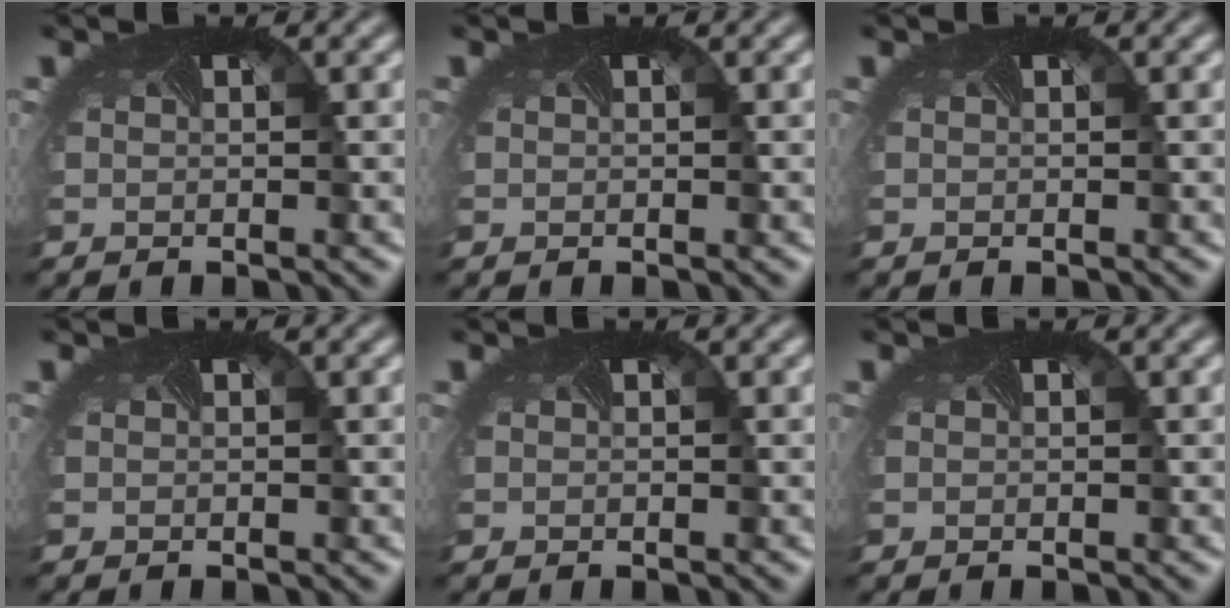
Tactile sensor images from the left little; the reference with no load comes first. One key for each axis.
{"total": 0.0}
{"total": 0.0}
{"total": 0.0}
{"total": 0.0}
{"total": 0.0}